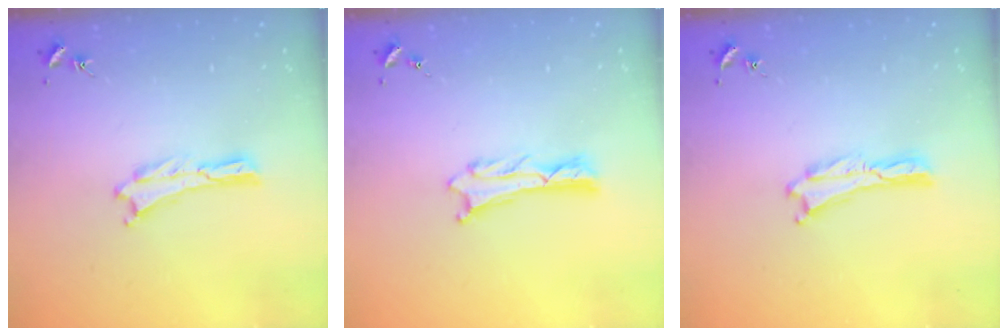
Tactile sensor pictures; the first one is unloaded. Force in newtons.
{"total": 1.3, "press": 1.2, "slide": 0.1}
{"total": 0.0}